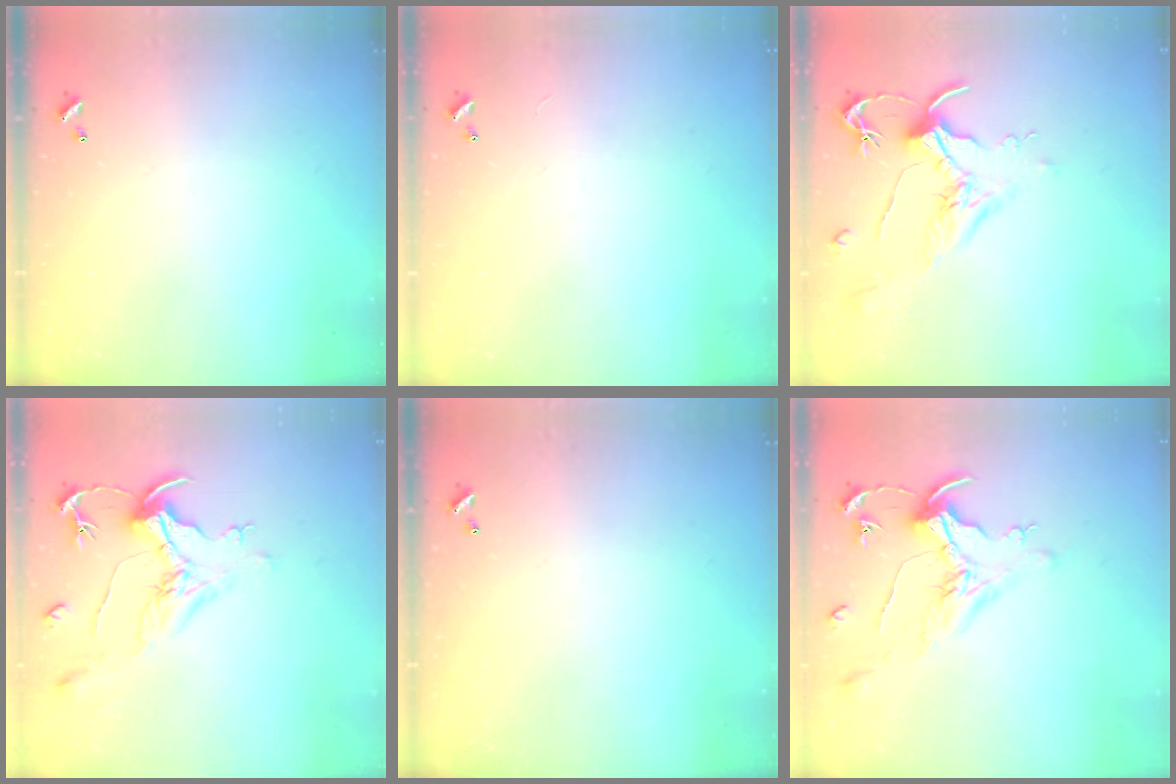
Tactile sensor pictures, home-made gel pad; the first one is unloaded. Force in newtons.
{"total": 2.1, "press": 2.0, "slide": 0.3}
{"total": 1.8, "press": 1.7, "slide": 0.8}
{"total": 2.2, "press": 1.7, "slide": 1.4}
{"total": 0.0}
{"total": 1.6, "press": 1.4, "slide": 0.7}